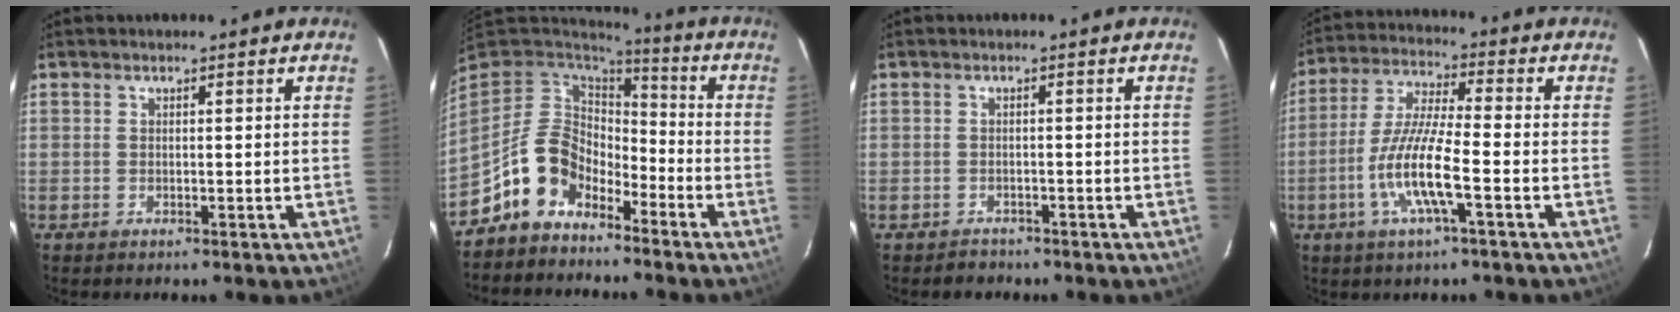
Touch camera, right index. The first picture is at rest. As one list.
[{"total": 11.6, "force": [-7.6, 7.5, 4.5], "torque": [-0.100, 0.026, -0.134]}, {"total": 2.4, "force": [-1.8, 1.6, -0.3], "torque": [0.006, 0.010, -0.024]}, {"total": 11.1, "force": [-3.9, 1.1, 10.3], "torque": [-0.218, -0.003, -0.079]}]